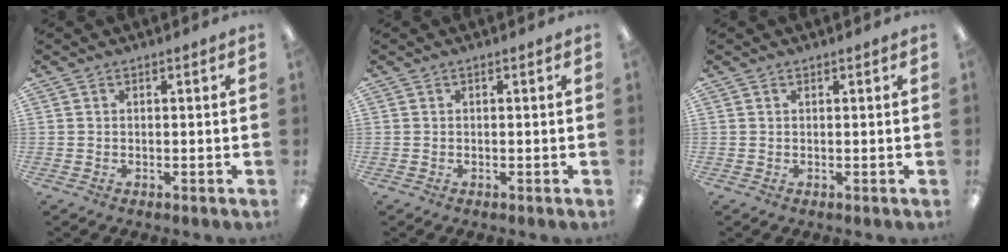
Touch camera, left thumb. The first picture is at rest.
{"total": 0.0}
{"total": 0.0}